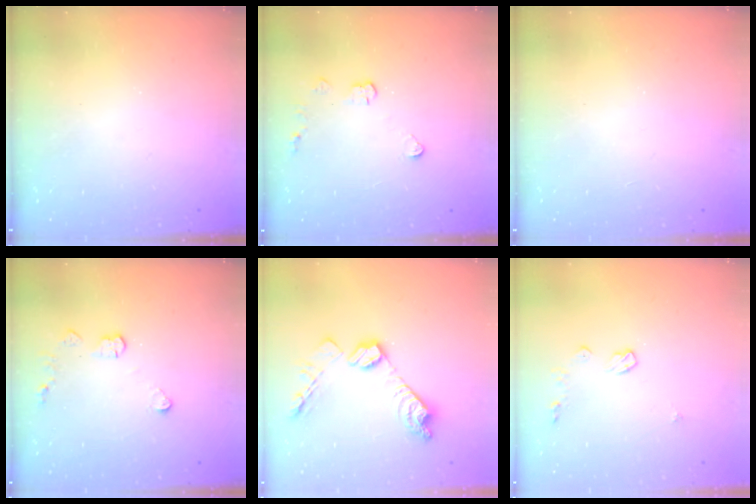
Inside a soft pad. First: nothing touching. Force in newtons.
{"total": 3.8, "press": 3.7, "slide": 0.4}
{"total": 0.0}
{"total": 4.5, "press": 4.5, "slide": 0.4}
{"total": 14.1, "press": 14.1, "slide": 0.8}
{"total": 7.4, "press": 7.4, "slide": 0.3}